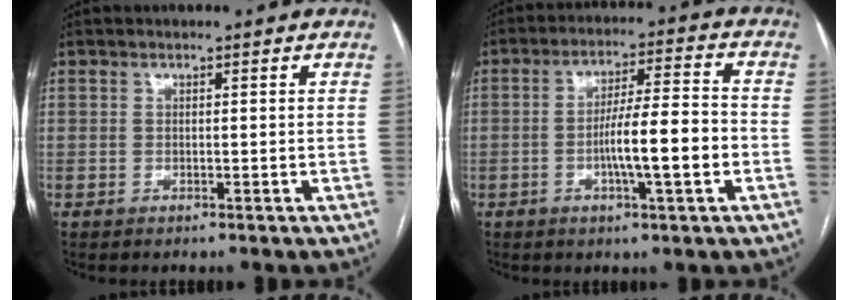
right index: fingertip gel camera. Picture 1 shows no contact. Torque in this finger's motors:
{"motor_torque": [1.72, -0.42, 0.73, 0.18]}